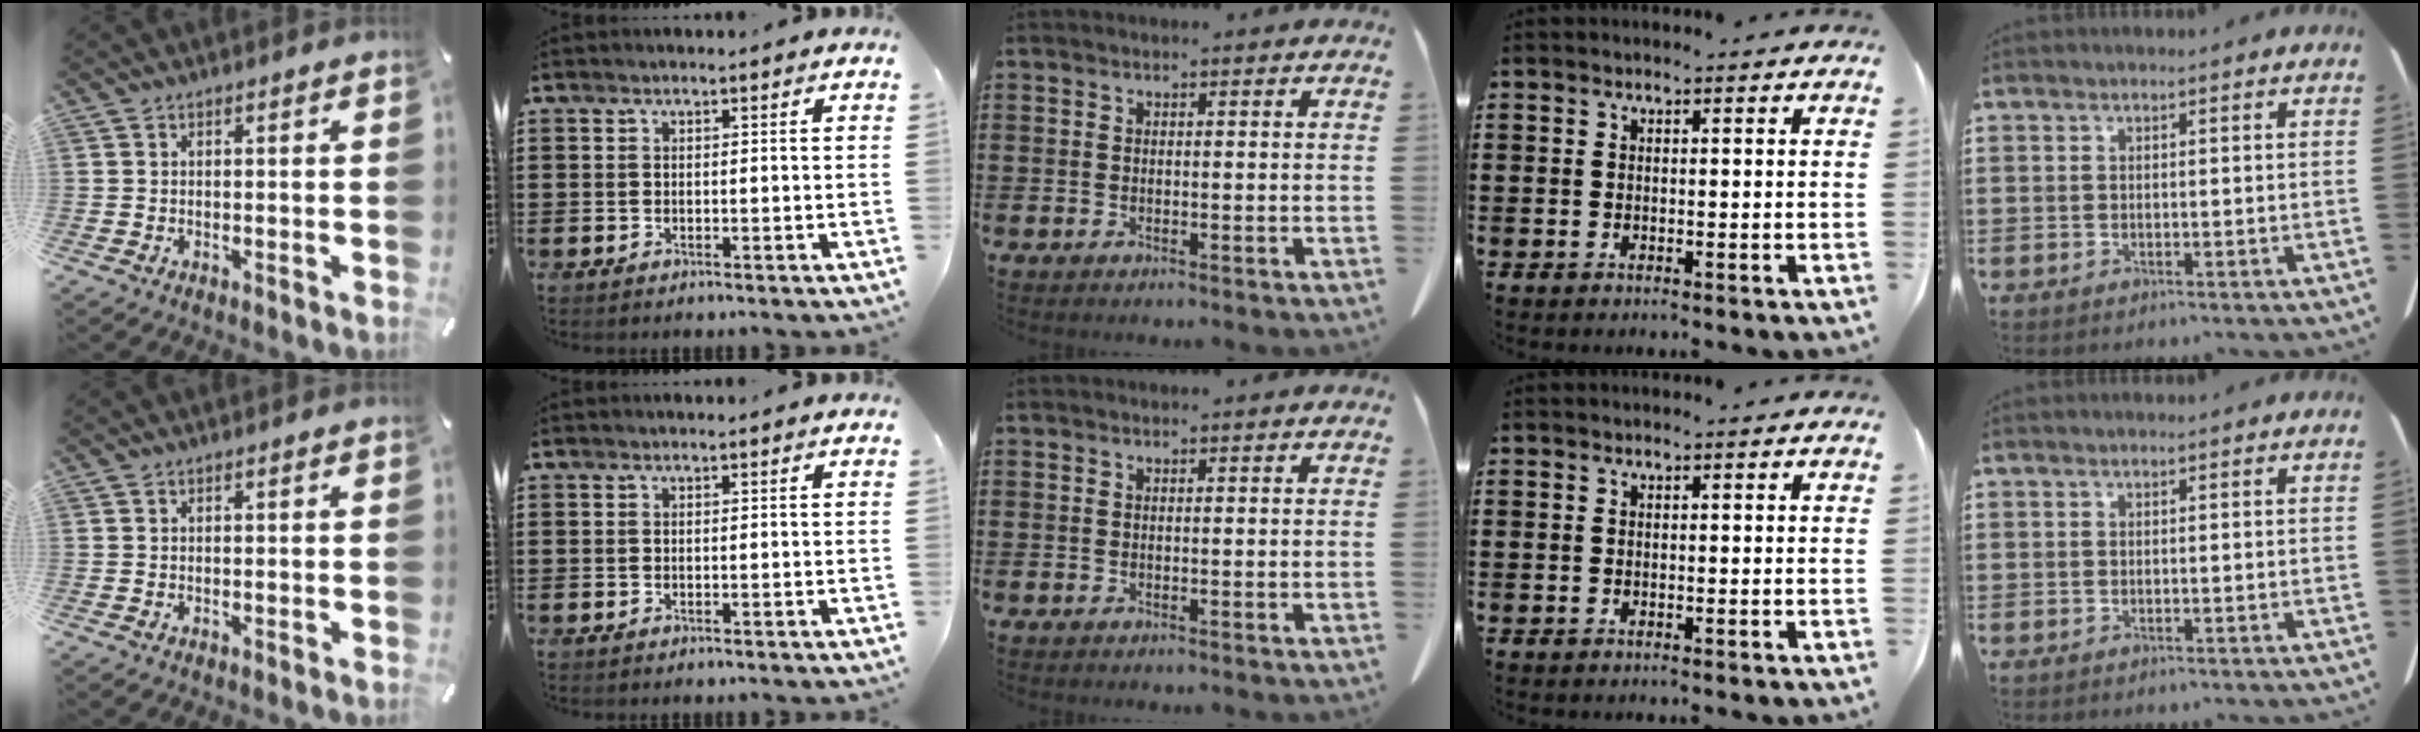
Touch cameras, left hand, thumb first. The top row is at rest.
{}